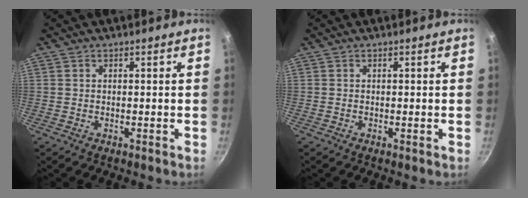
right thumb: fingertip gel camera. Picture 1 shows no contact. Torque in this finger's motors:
{"motor_torque": [0.20, -0.06, 0.23, -0.06, -0.03]}